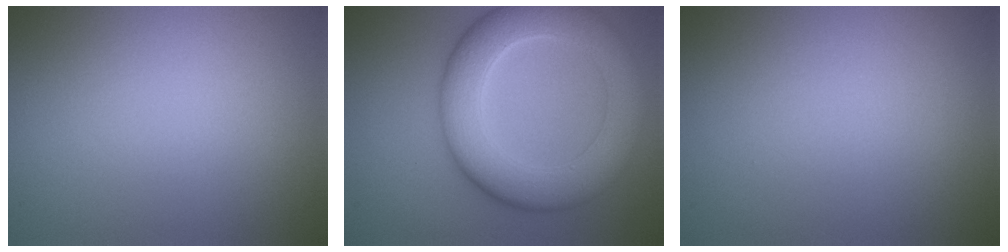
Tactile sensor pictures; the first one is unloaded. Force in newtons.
{"total": 8.3, "press": 8.3, "slide": 0.4}
{"total": 0.0}